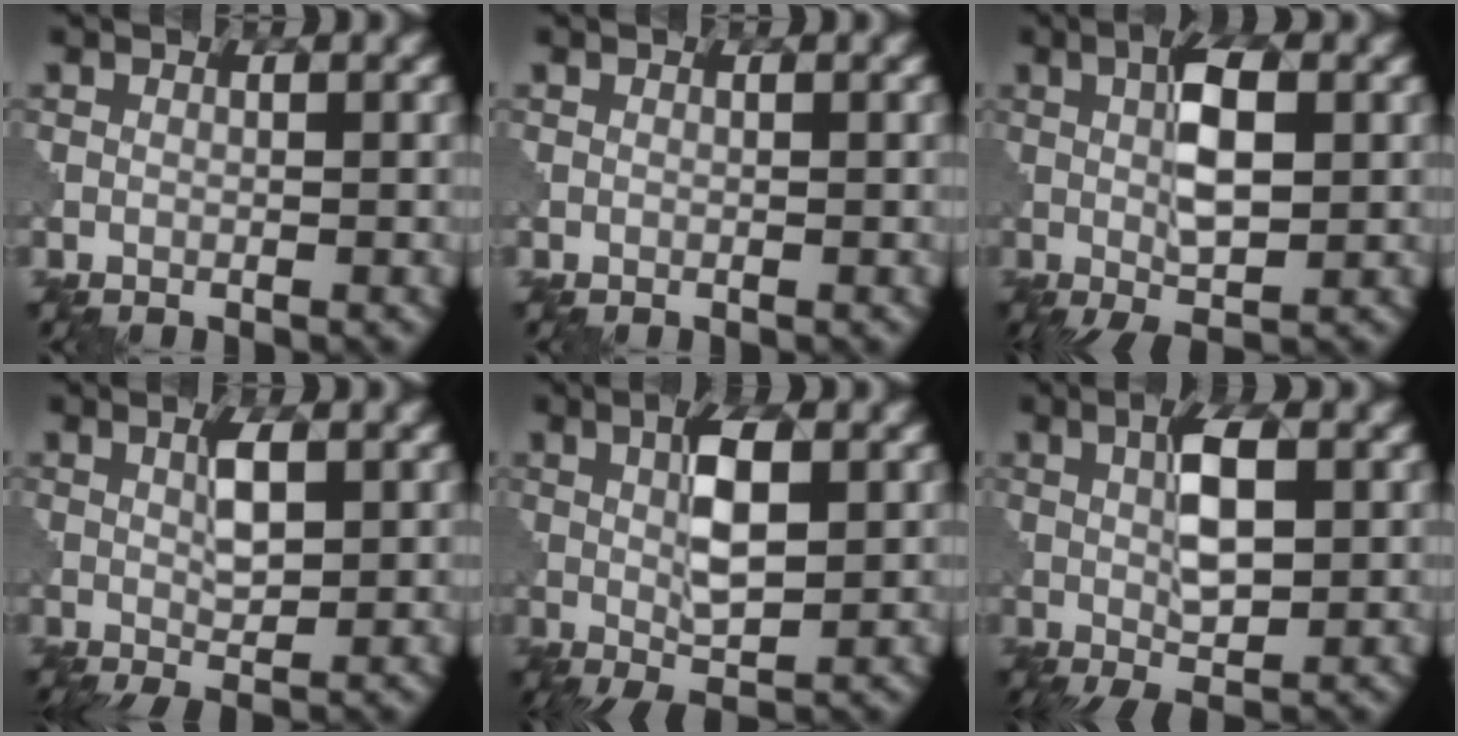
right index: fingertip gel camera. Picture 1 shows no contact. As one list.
[{"total": 0.0}, {"total": 5.6, "force": [0.5, 1.8, 5.3], "torque": [-0.093, 0.003, 0.007]}, {"total": 2.8, "force": [0.3, 0.6, 2.7], "torque": [-0.053, 0.002, 0.006]}, {"total": 5.1, "force": [0.7, 1.5, 4.8], "torque": [-0.086, 0.003, 0.012]}, {"total": 5.0, "force": [0.5, 1.5, 4.7], "torque": [-0.086, 0.003, 0.008]}]